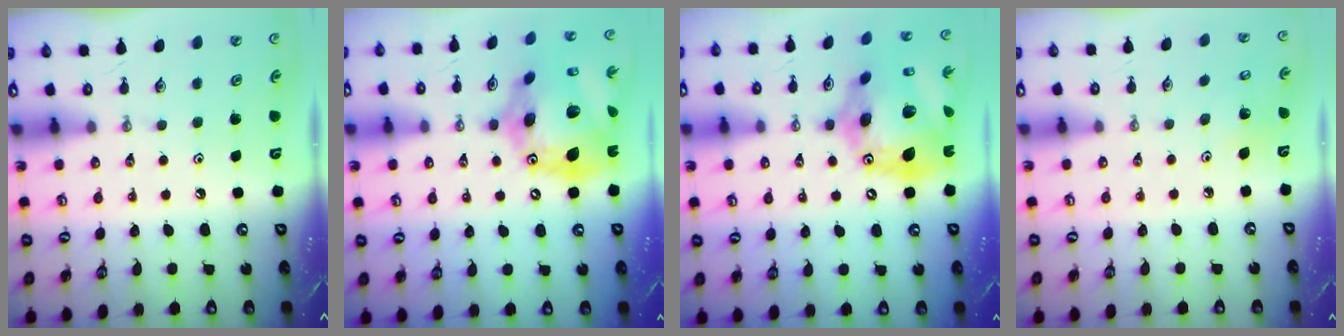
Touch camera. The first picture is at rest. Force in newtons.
{"total": 25.3, "press": 25.2, "slide": 3.0}
{"total": 25.3, "press": 25.2, "slide": 3.0}
{"total": 4.3, "press": 4.3, "slide": 0.3}